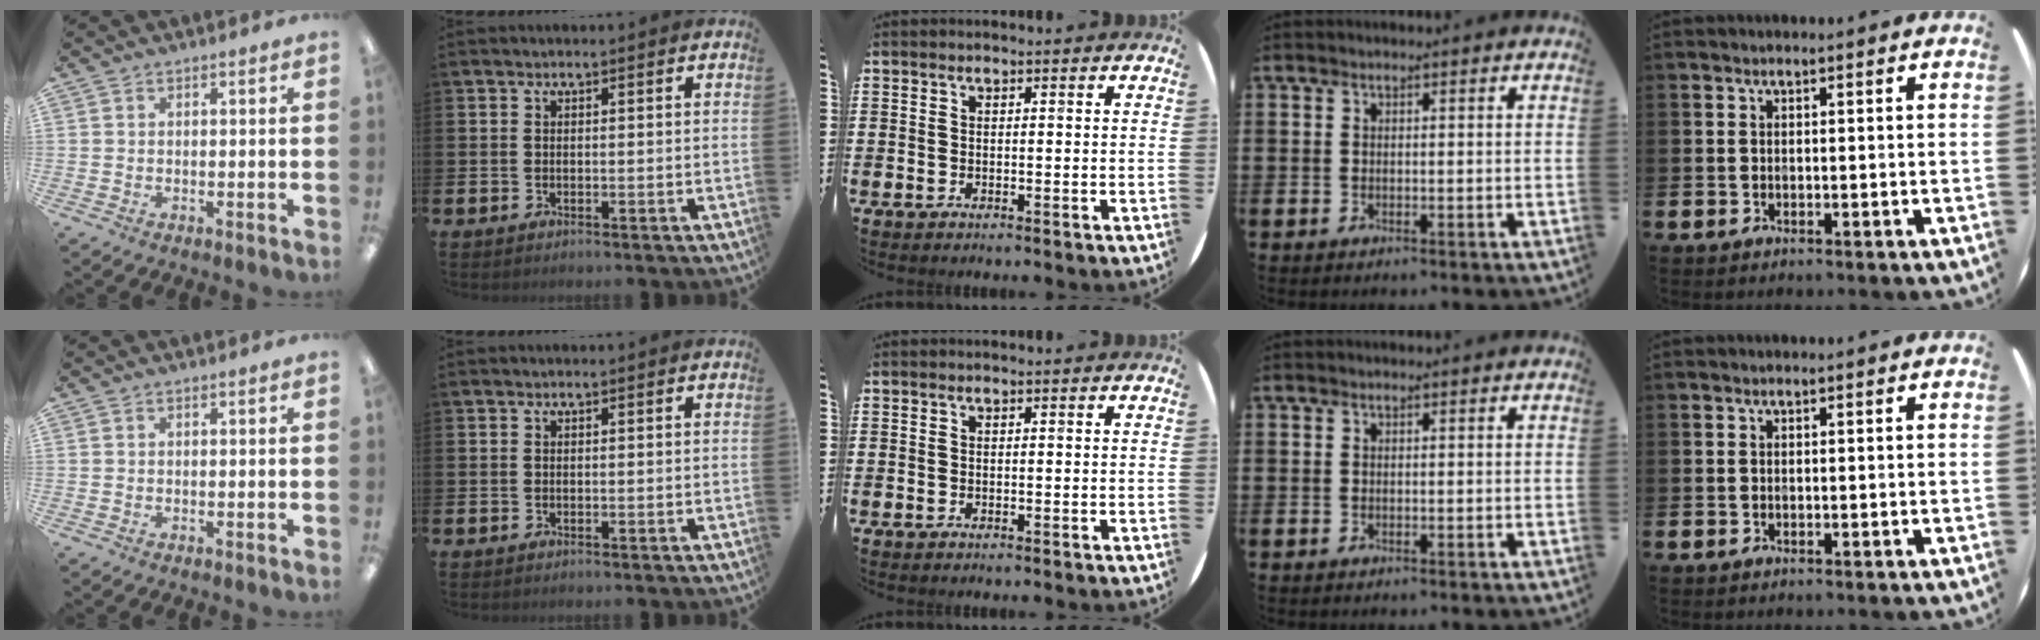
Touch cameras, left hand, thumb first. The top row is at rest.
{}